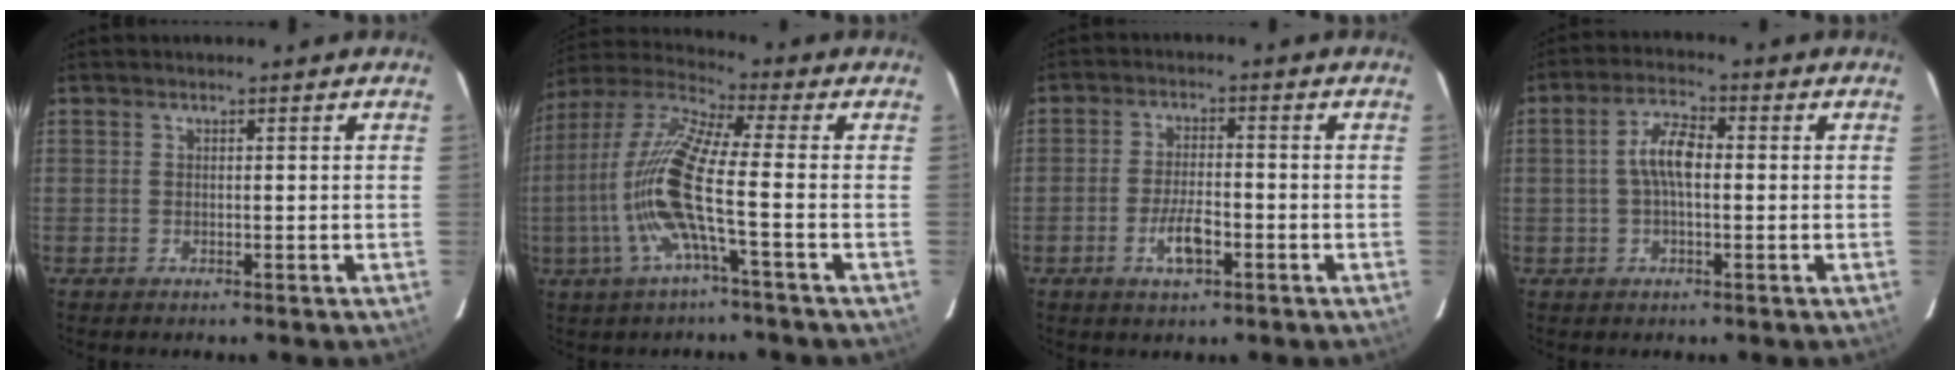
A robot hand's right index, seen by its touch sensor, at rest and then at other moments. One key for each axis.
{"total": 13.7, "fx": -3.2, "fy": 0.7, "fz": 13.3, "tx": -0.270, "ty": 0.000, "tz": -0.066}
{"total": 5.8, "fx": -2.6, "fy": 2.0, "fz": 4.8, "tx": -0.099, "ty": -0.002, "tz": -0.046}
{"total": 5.7, "fx": -0.1, "fy": 2.2, "fz": 5.3, "tx": -0.106, "ty": 0.015, "tz": -0.004}